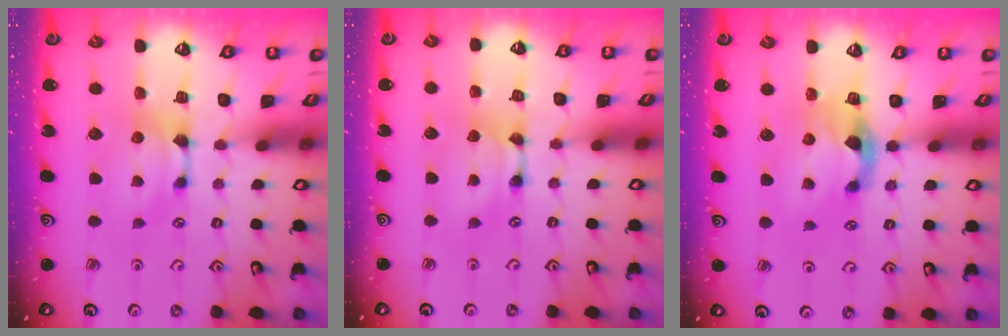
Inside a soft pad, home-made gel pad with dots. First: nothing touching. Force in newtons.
{"total": 1.7, "press": 1.7, "slide": 0.2}
{"total": 2.9, "press": 2.6, "slide": 1.3}